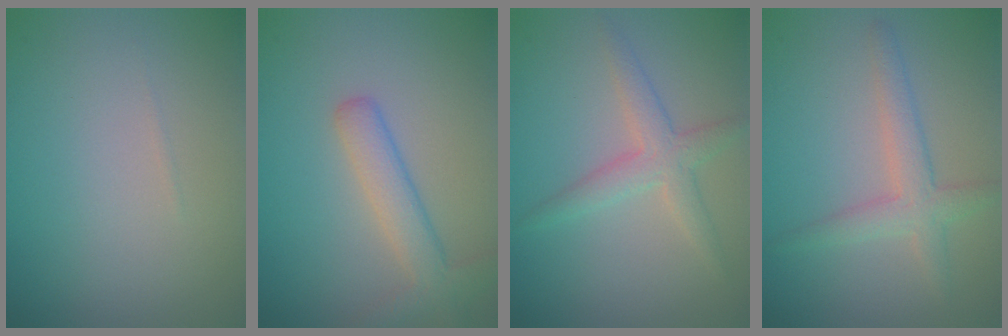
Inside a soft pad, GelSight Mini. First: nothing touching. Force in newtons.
{"total": 3.3, "press": 3.3, "slide": 0.2}
{"total": 2.8, "press": 2.8, "slide": 0.1}
{"total": 1.9, "press": 1.8, "slide": 0.3}